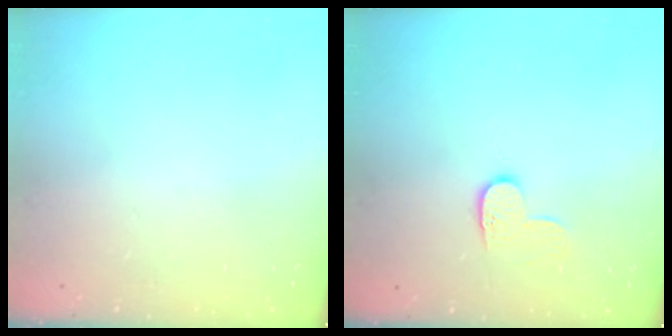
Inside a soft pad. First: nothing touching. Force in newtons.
{"total": 6.0, "press": 6.0, "slide": 0.5}